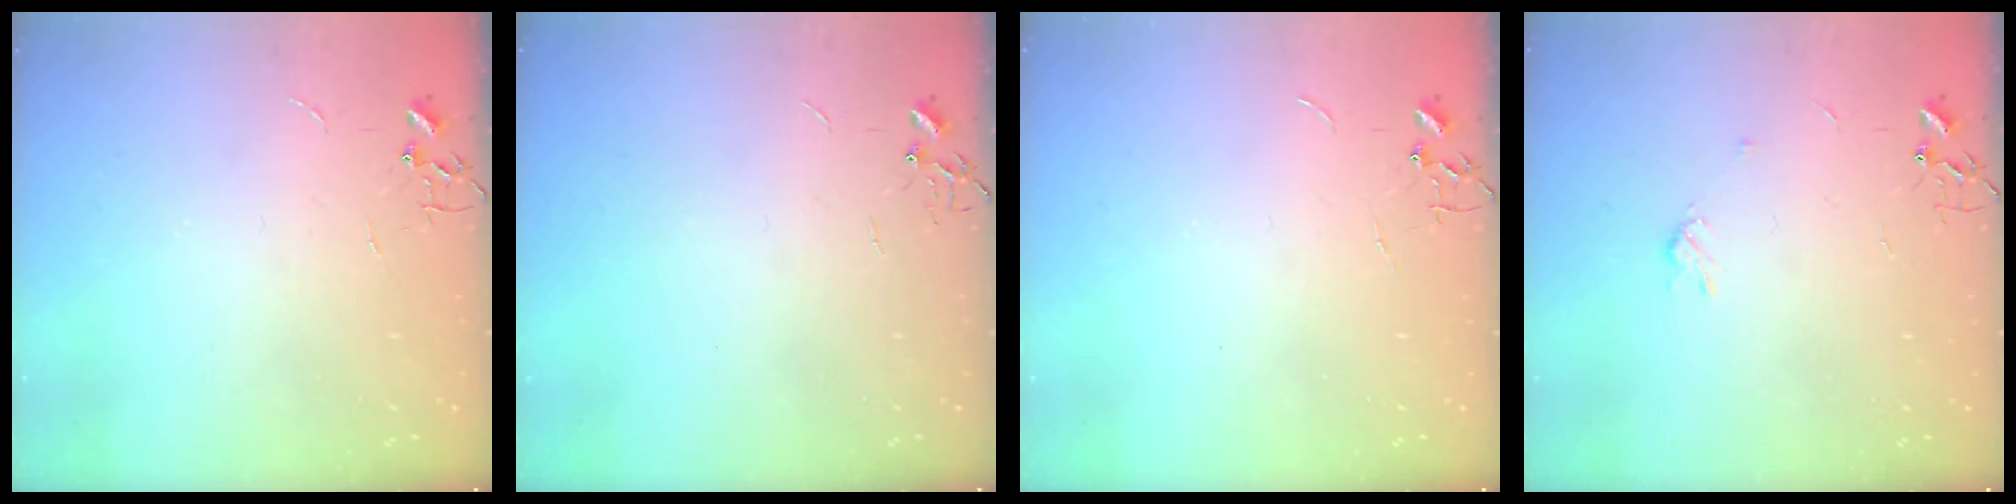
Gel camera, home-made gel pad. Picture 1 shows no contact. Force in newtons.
{"total": 0.0}
{"total": 0.0}
{"total": 3.7, "press": 3.7, "slide": 0.6}